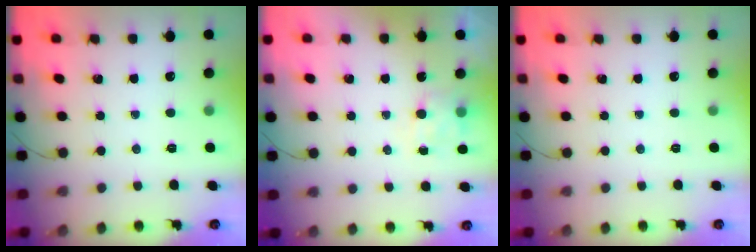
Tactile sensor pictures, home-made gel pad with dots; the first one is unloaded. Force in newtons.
{"total": 7.1, "press": 7.0, "slide": 1.2}
{"total": 0.0}